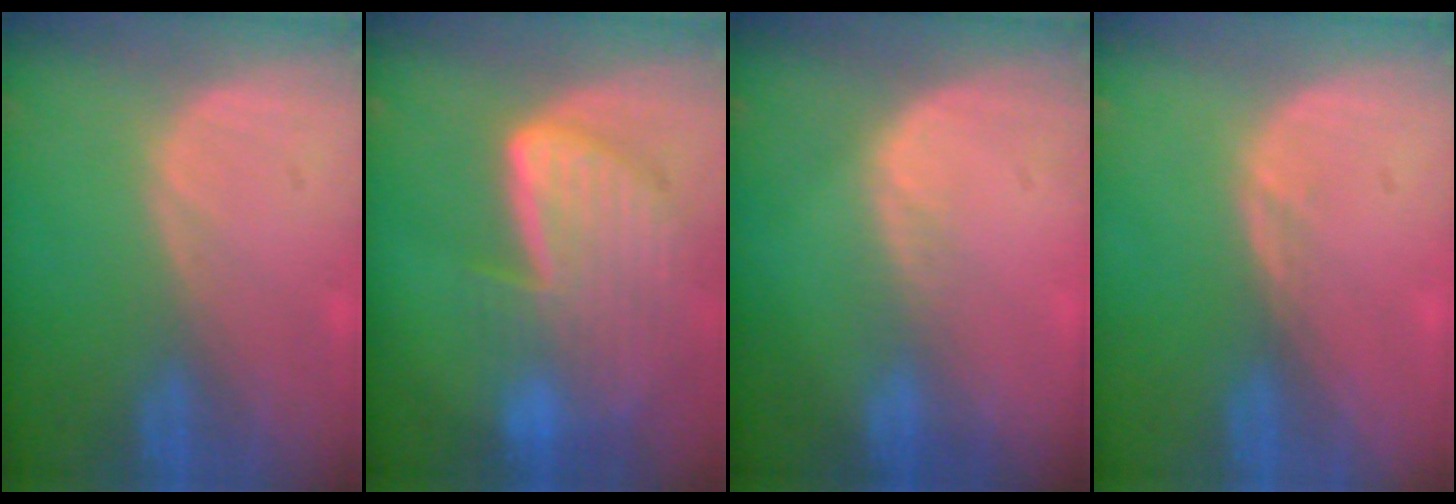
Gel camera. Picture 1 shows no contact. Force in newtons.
{"total": 9.1, "press": 8.0, "slide": 4.3}
{"total": 2.0, "press": 1.1, "slide": 1.7}
{"total": 0.8, "press": 0.6, "slide": 0.6}